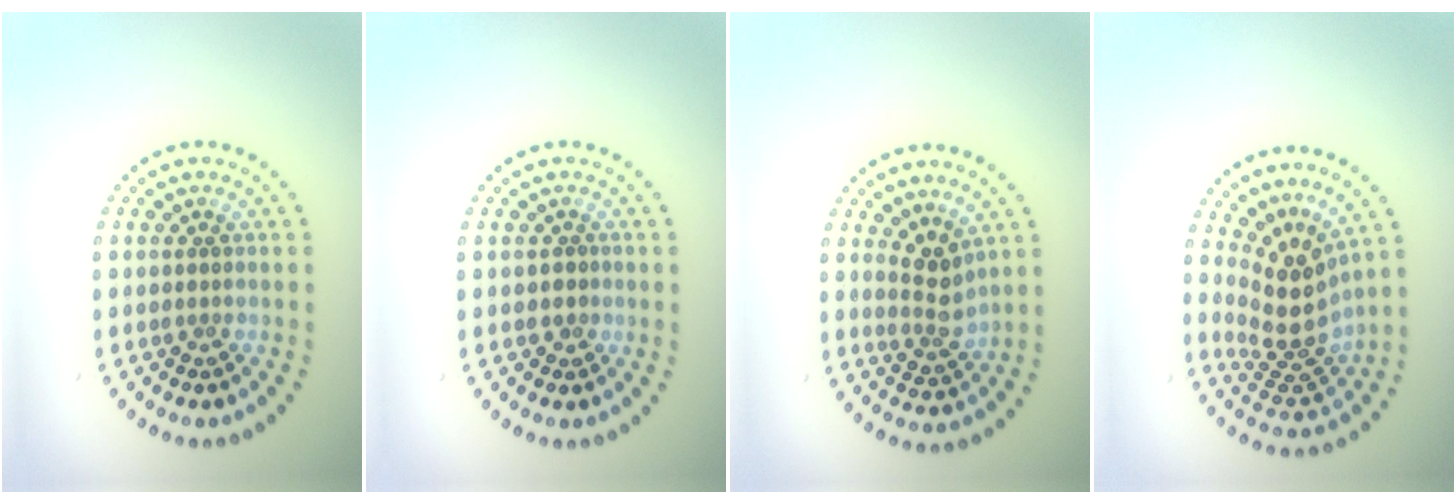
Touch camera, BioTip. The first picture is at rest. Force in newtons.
{"total": 0.6, "press": 0.4, "slide": 0.4}
{"total": 2.4, "press": 1.9, "slide": 1.5}
{"total": 4.5, "press": 3.2, "slide": 3.1}